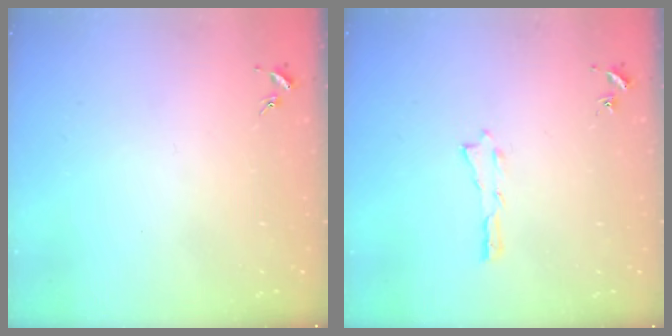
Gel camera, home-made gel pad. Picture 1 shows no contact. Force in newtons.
{"total": 0.0}